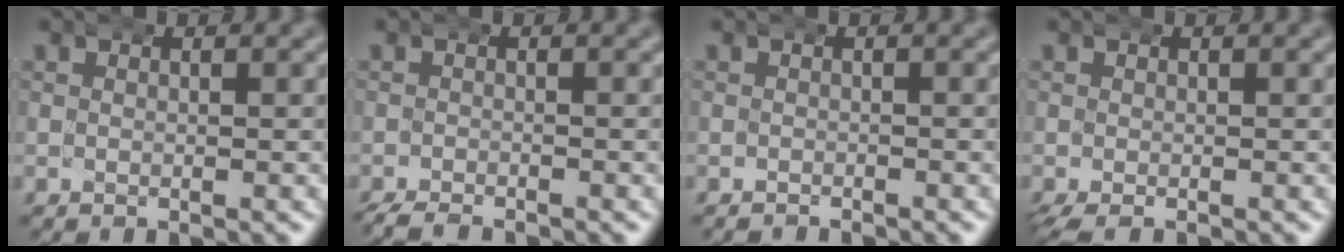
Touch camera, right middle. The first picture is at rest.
{"total": 2.4, "force": [-2.3, 0.6, 0.1], "torque": [-0.010, -0.007, -0.038]}
{"total": 1.2, "force": [-1.2, 0.2, -0.3], "torque": [0.005, -0.001, -0.021]}
{"total": 0.9, "force": [-0.8, 0.2, 0.4], "torque": [-0.010, -0.005, -0.011]}